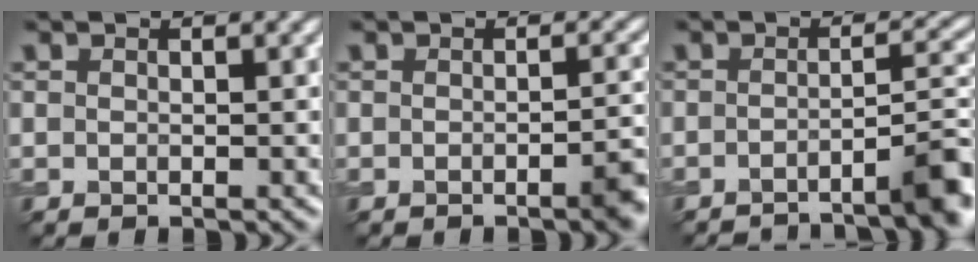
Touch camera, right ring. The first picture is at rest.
{"total": 2.4, "force": [-1.1, 0.5, 2.1], "torque": [-0.022, 0.003, -0.021]}
{"total": 5.4, "force": [-3.8, 0.8, 3.8], "torque": [-0.038, 0.012, -0.059]}